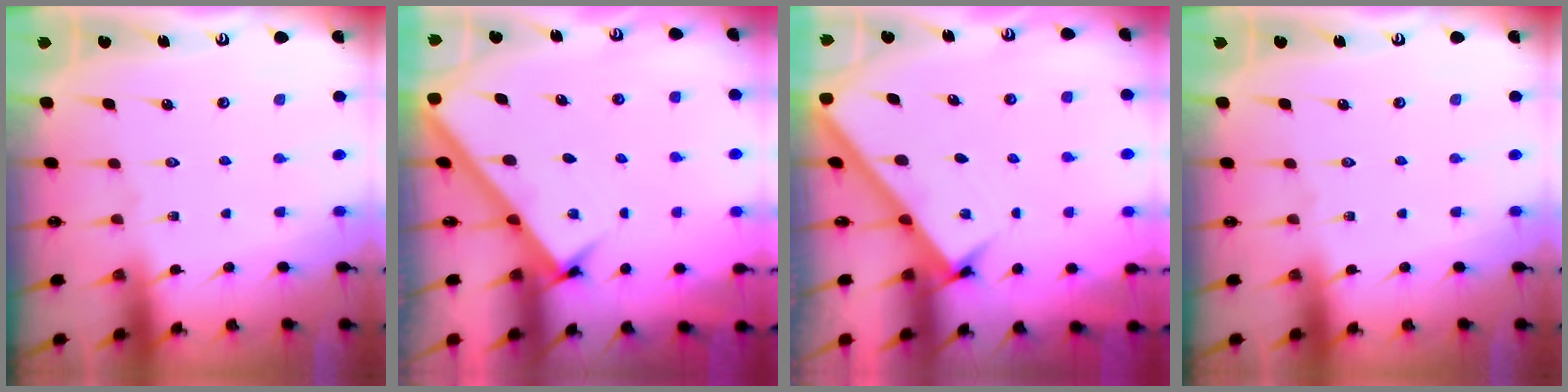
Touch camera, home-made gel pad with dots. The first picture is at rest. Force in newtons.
{"total": 2.4, "press": 2.4, "slide": 0.3}
{"total": 2.5, "press": 2.5, "slide": 0.3}
{"total": 0.0}